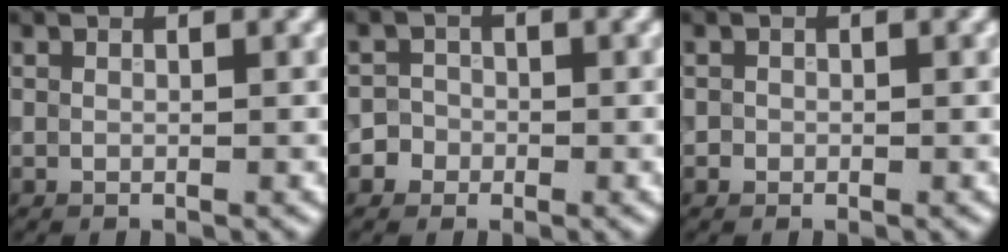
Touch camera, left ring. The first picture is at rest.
{"total": 2.2, "force": [-0.9, 2.0, 0.2], "torque": [0.024, 0.006, -0.021]}
{"total": 0.5, "force": [-0.1, 0.5, 0.0], "torque": [0.004, -0.004, -0.004]}